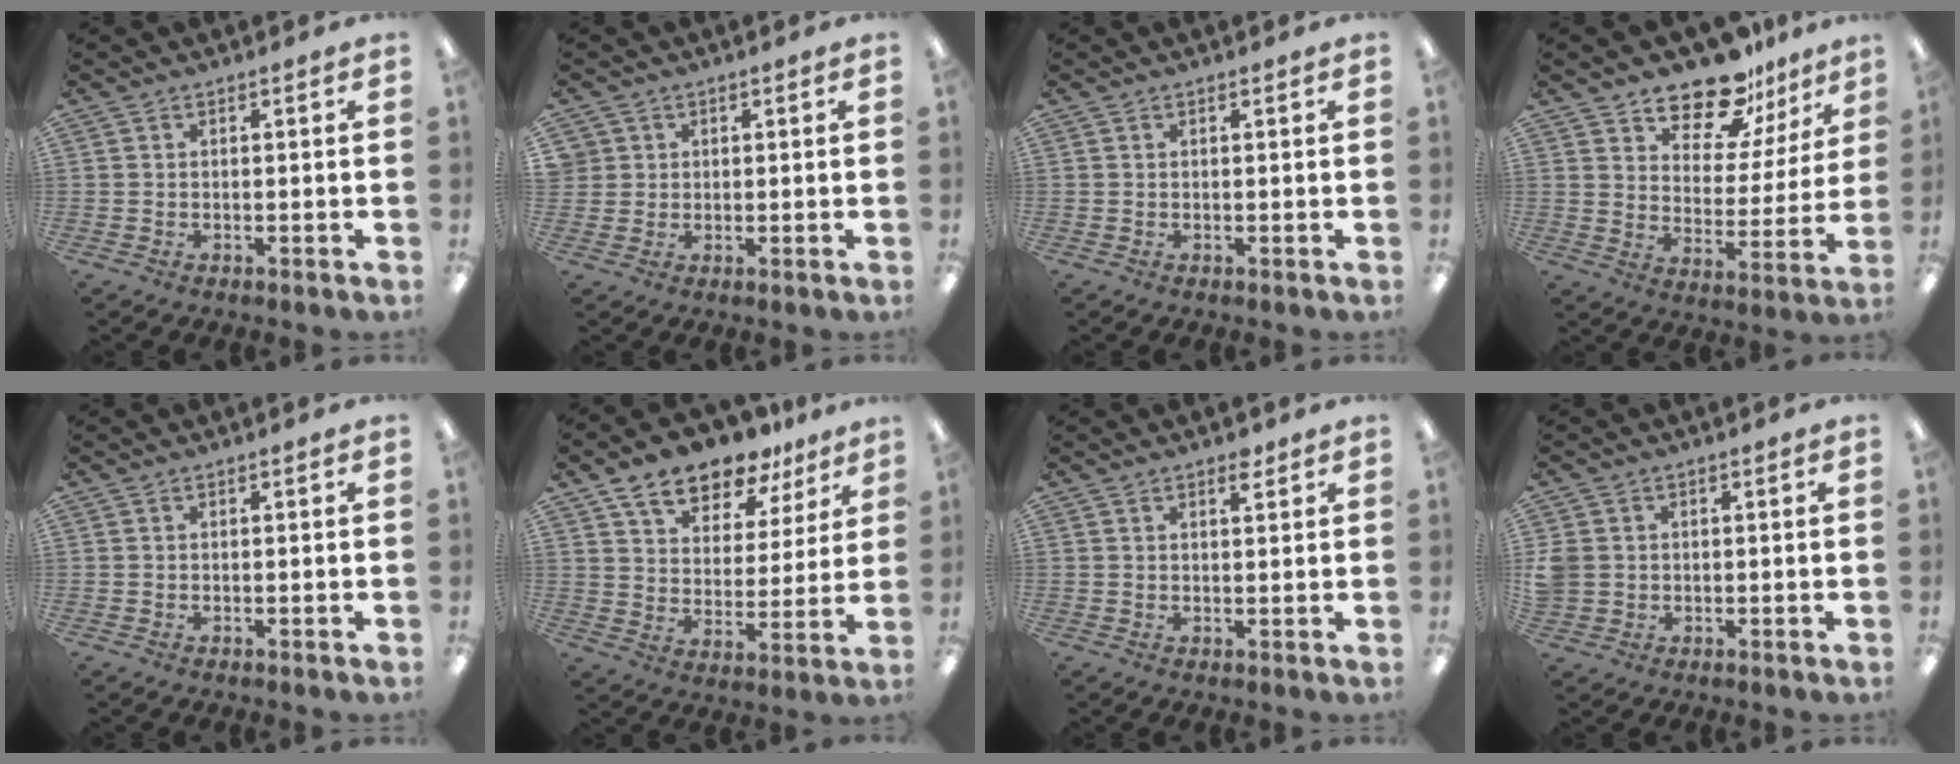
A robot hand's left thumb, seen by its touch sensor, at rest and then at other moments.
{"total": 3.0, "force": [1.1, 2.8, -0.2], "torque": [0.002, 0.003, 0.018]}
{"total": 0.0}
{"total": 15.2, "force": [12.8, 6.5, 4.9], "torque": [-0.078, -0.096, 0.233]}
{"total": 0.0}
{"total": 13.2, "force": [10.7, 6.2, 4.8], "torque": [-0.083, -0.067, 0.195]}
{"total": 2.4, "force": [1.8, 0.9, 1.2], "torque": [-0.011, -0.006, 0.030]}
{"total": 3.8, "force": [0.3, 3.6, 1.0], "torque": [-0.015, 0.004, 0.007]}